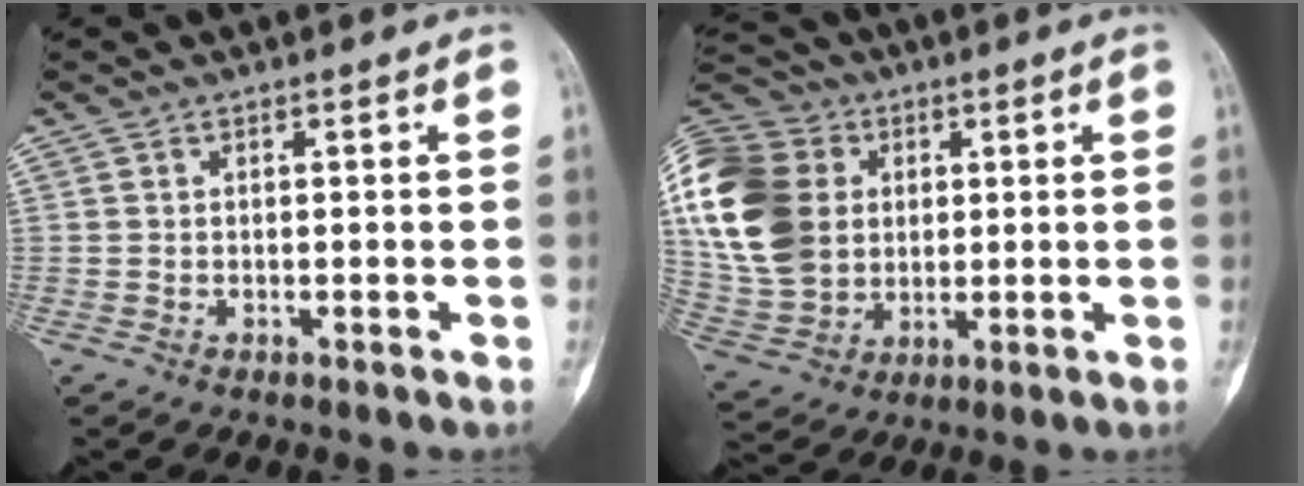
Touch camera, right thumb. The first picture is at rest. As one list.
[{"total": 21.9, "force": [3.6, 17.4, 12.8], "torque": [-0.275, 0.012, 0.072]}]